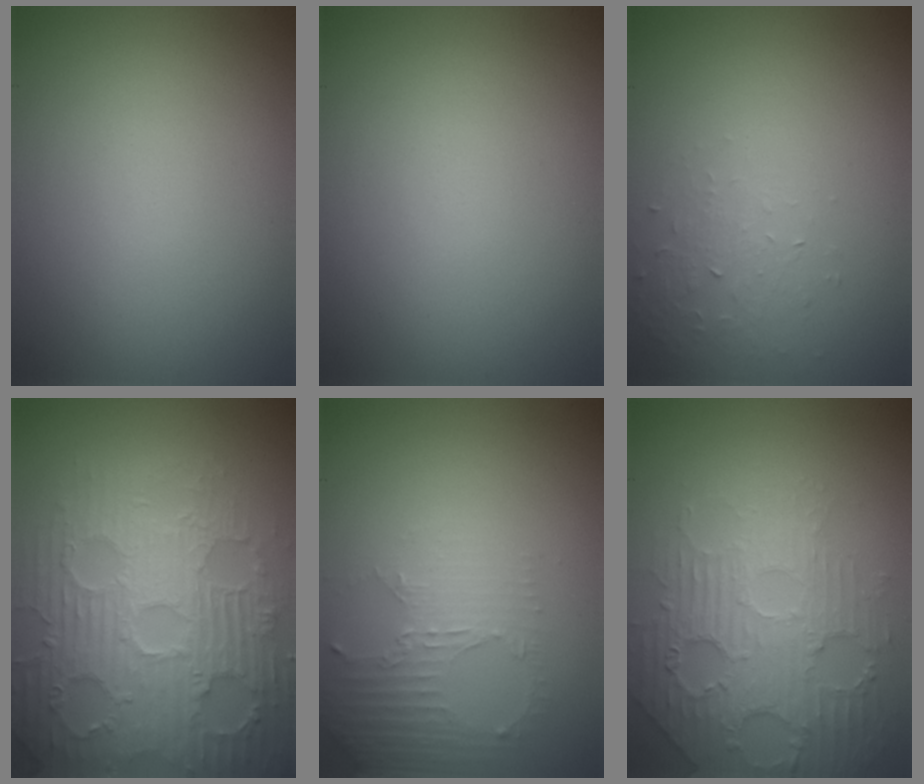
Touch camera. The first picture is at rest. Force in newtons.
{"total": 0.0}
{"total": 1.3, "press": 0.6, "slide": 1.2}
{"total": 8.3, "press": 6.4, "slide": 5.2}
{"total": 2.5, "press": 1.7, "slide": 1.8}
{"total": 4.8, "press": 4.3, "slide": 2.2}